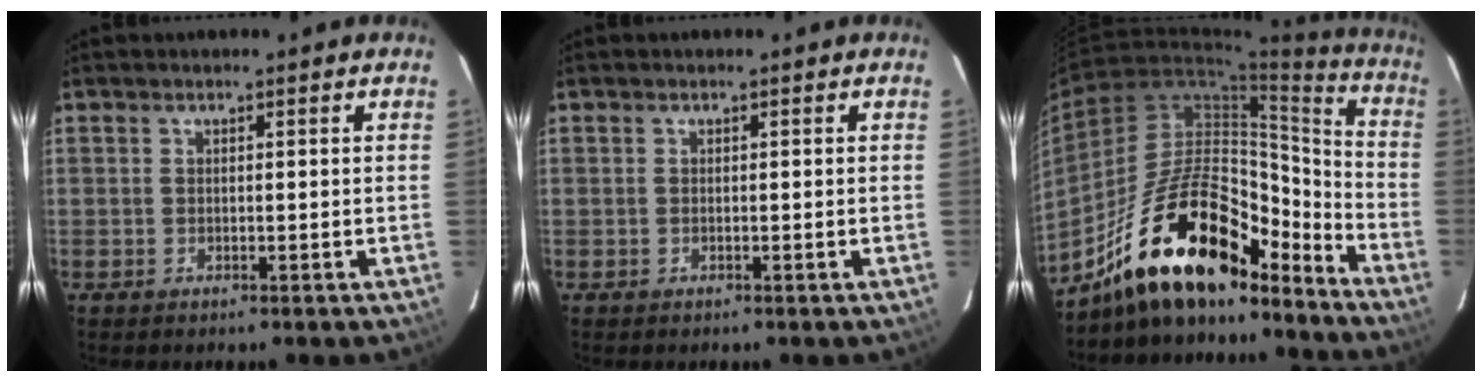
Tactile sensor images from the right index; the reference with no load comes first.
{"total": 0.0}
{"total": 23.4, "force": [-17.3, 8.4, 13.3], "torque": [-0.219, 0.025, -0.281]}